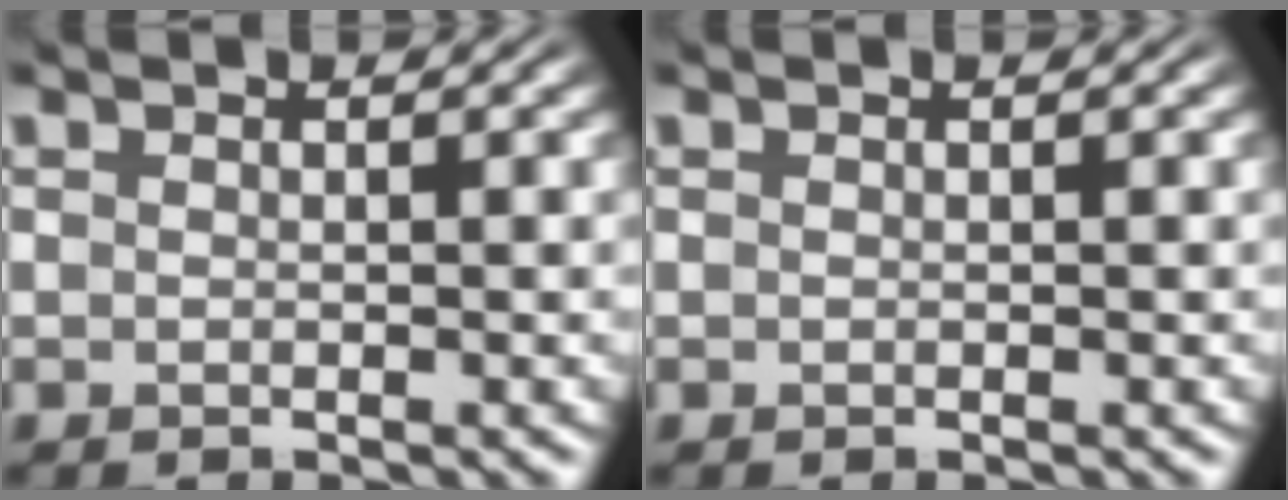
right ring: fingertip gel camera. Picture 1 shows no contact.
{"total": 0.0}